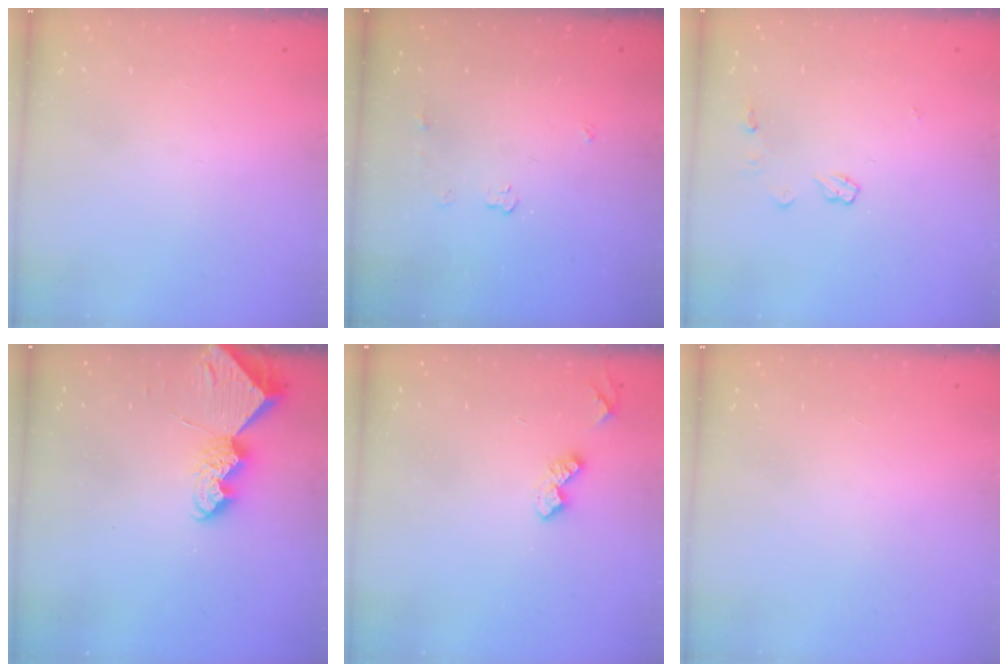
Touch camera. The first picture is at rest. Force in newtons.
{"total": 4.3, "press": 4.3, "slide": 0.1}
{"total": 4.4, "press": 4.4, "slide": 0.5}
{"total": 7.2, "press": 7.2, "slide": 0.6}
{"total": 4.9, "press": 4.9, "slide": 0.8}
{"total": 0.0}